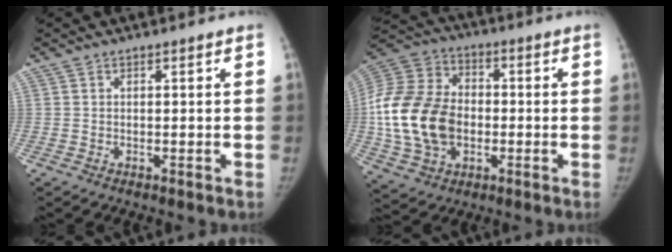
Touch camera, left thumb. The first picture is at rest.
{"total": 20.5, "force": [-2.1, 14.8, 14.0], "torque": [-0.276, 0.018, -0.035]}